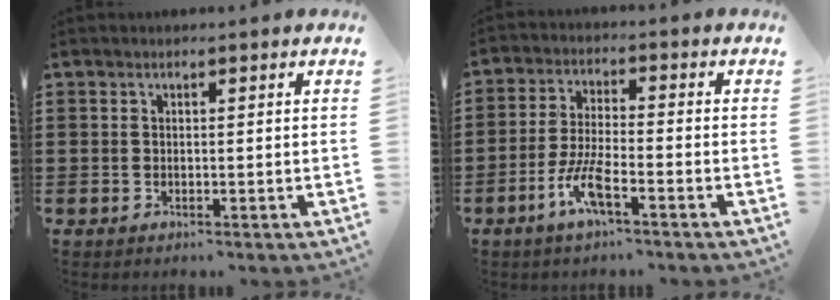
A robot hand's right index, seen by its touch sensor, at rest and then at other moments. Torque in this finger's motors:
{"motor_torque": [1.83, 0.31, 0.68, 0.18]}